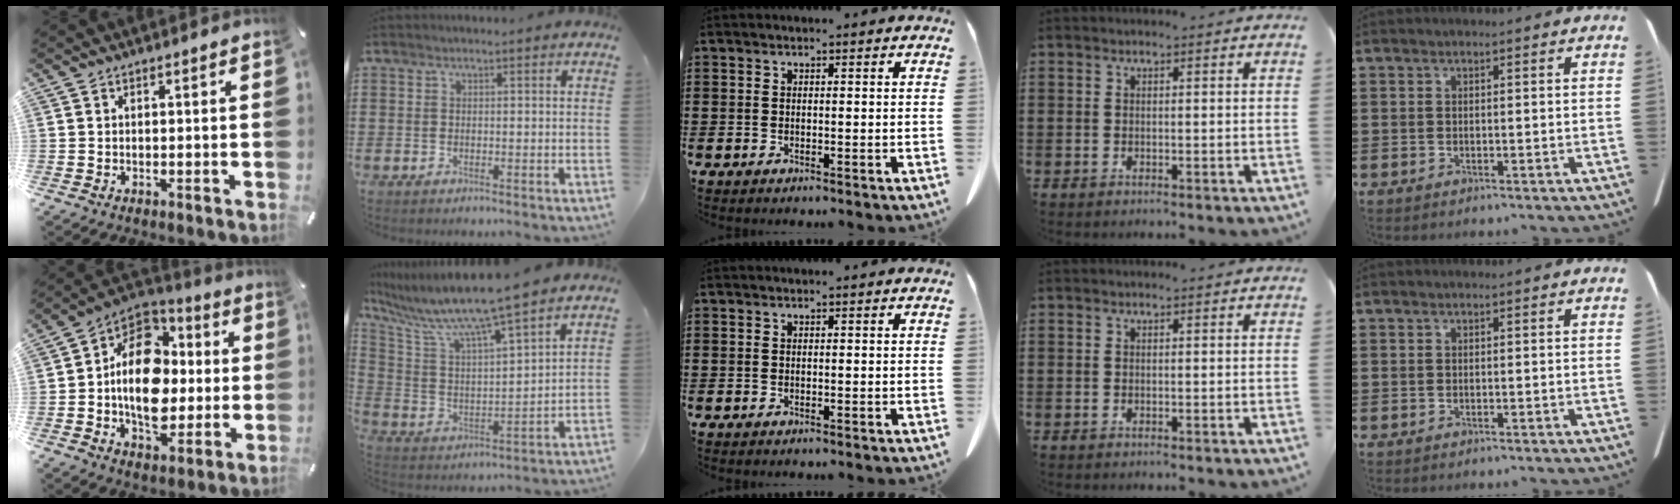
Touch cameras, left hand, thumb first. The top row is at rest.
{"thumb": {"total": 19.2, "force": [-1.5, 14.1, 12.9], "torque": [-0.233, 0.009, -0.030]}, "index": {"total": 8.8, "force": [7.5, -0.6, 4.5], "torque": [-0.122, -0.056, 0.120]}}